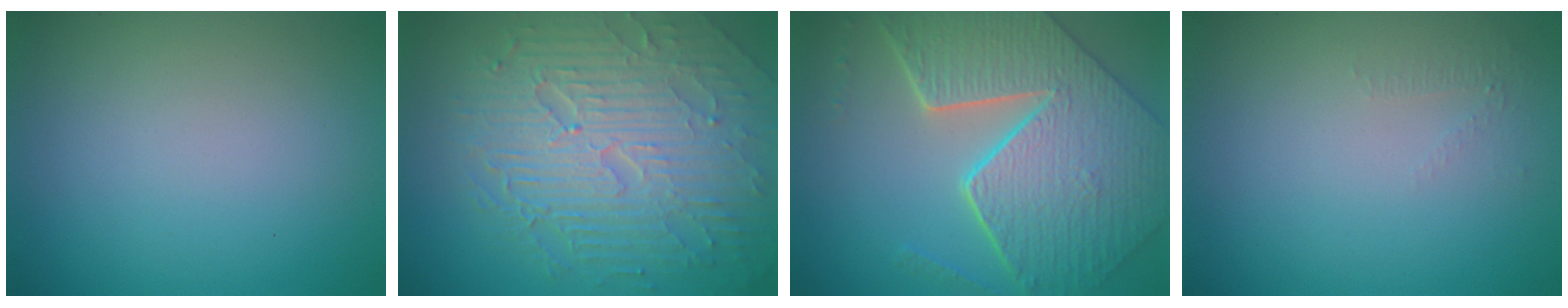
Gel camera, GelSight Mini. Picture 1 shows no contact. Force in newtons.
{"total": 9.6, "press": 6.3, "slide": 7.3}
{"total": 9.2, "press": 6.6, "slide": 6.4}
{"total": 0.5, "press": 0.2, "slide": 0.5}